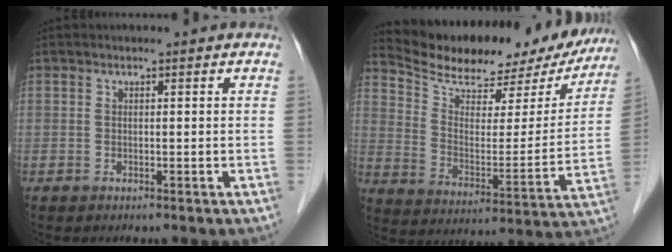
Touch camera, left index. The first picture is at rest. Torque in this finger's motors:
{"motor_torque": [-0.04, -0.70, 0.42, 0.06]}